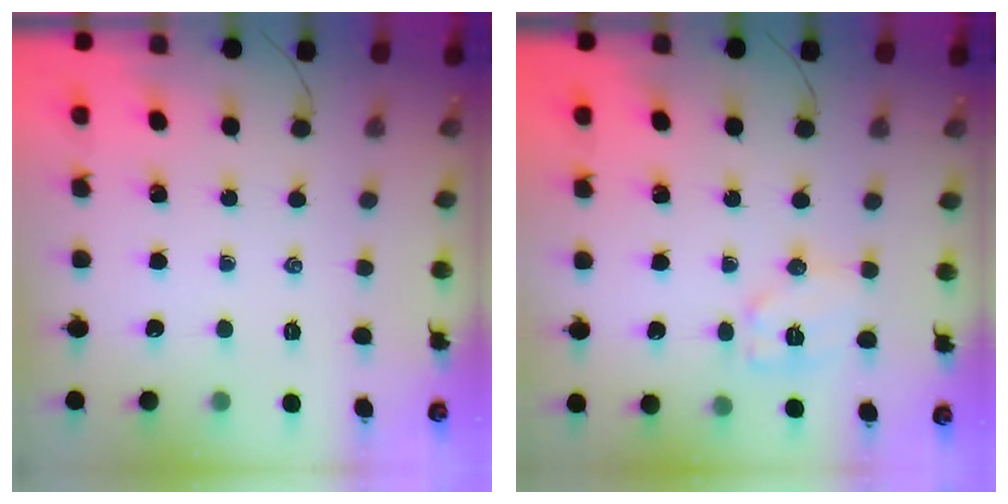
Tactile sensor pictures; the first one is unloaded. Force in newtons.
{"total": 8.0, "press": 8.0, "slide": 0.3}